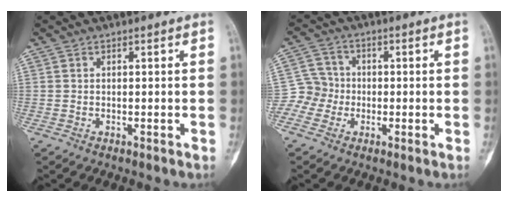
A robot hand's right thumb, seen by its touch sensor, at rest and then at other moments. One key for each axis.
{"total": 5.7, "fx": -1.6, "fy": 5.4, "fz": 1.0, "tx": 0.006, "ty": 0.015, "tz": -0.039}